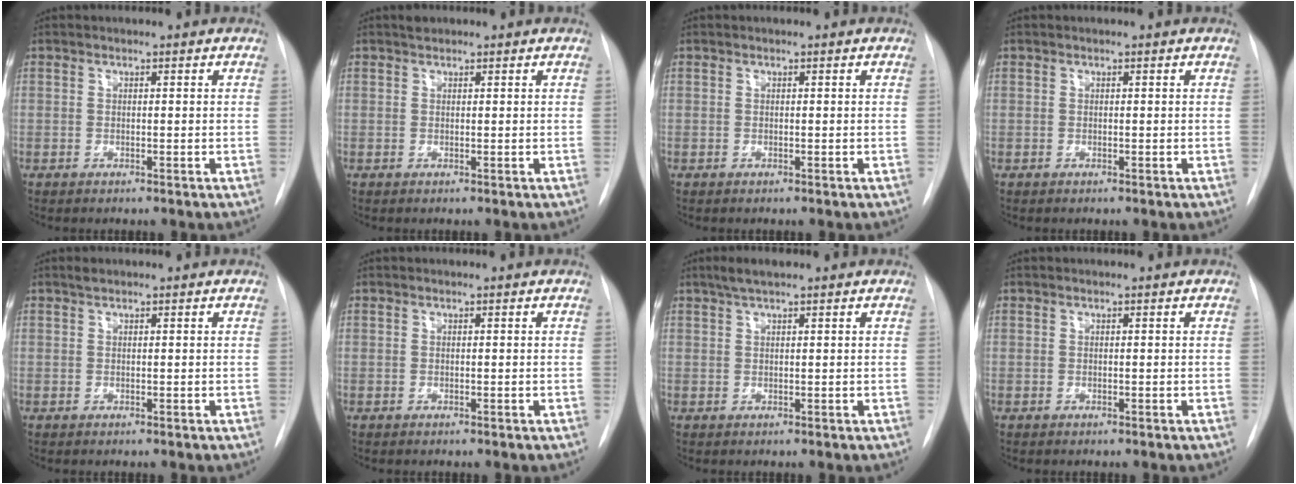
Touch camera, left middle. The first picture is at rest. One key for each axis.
{"total": 0.9, "fx": 0.8, "fy": 0.4, "fz": 0.2, "tx": -0.010, "ty": 0.005, "tz": 0.013}
{"total": 0.0}
{"total": 0.0}
{"total": 0.7, "fx": 0.6, "fy": 0.2, "fz": 0.3, "tx": -0.012, "ty": 0.007, "tz": 0.012}
{"total": 0.0}
{"total": 2.6, "fx": 1.9, "fy": 0.3, "fz": 1.8, "tx": -0.040, "ty": 0.008, "tz": 0.036}
{"total": 0.0}